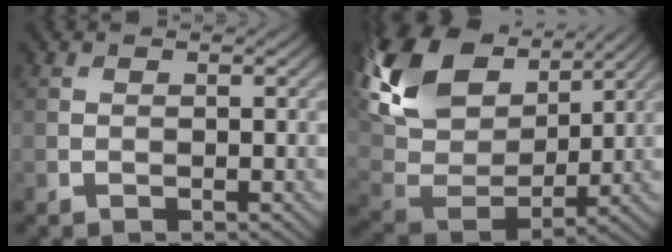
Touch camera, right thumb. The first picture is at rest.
{"total": 15.9, "force": [9.1, 8.8, 9.6], "torque": [-0.257, 0.041, 0.169]}